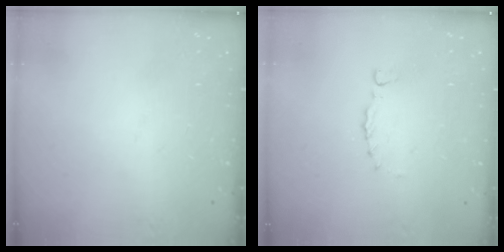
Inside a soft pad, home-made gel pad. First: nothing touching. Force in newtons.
{"total": 0.0}